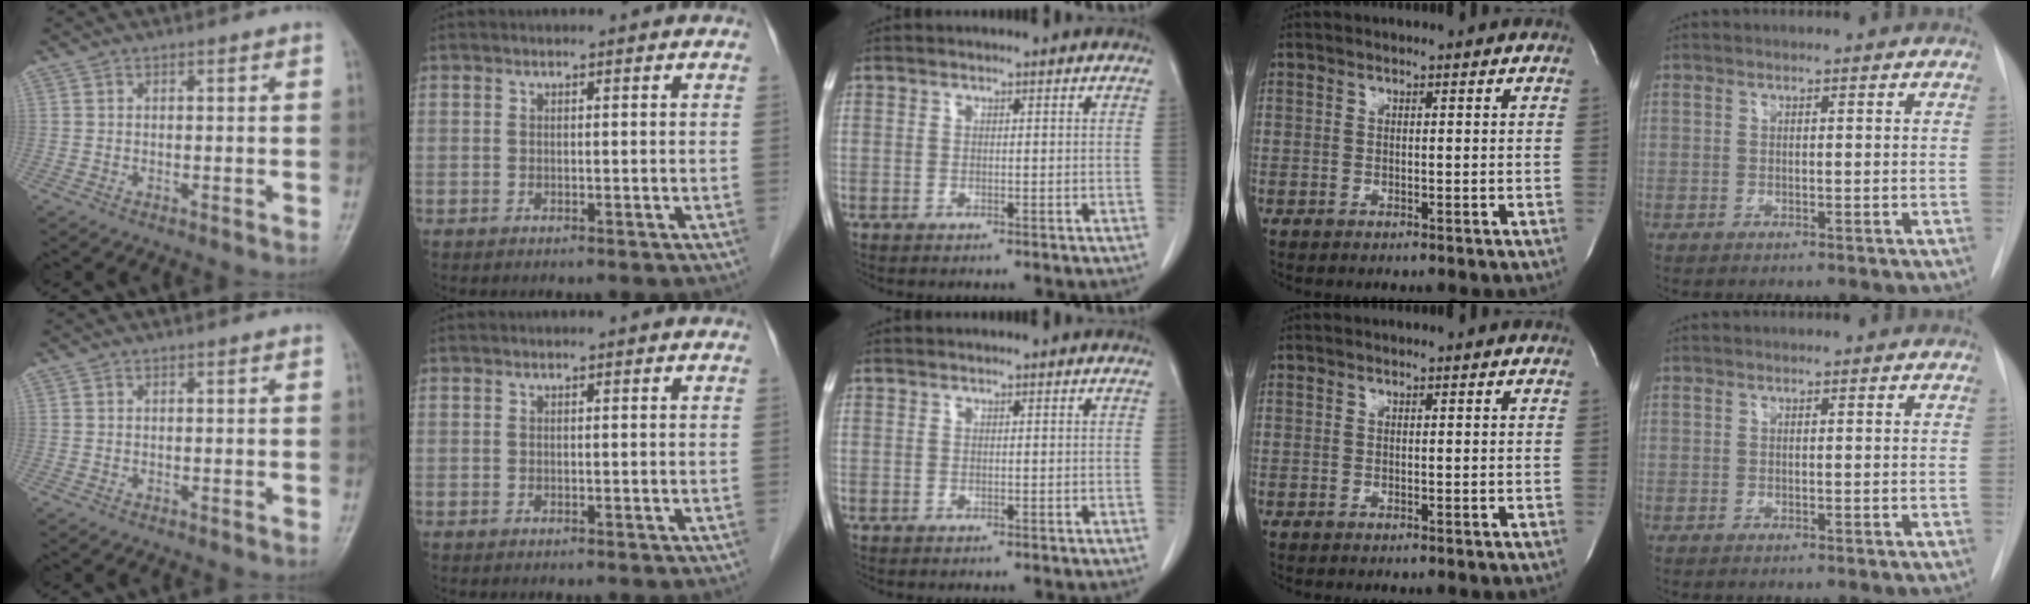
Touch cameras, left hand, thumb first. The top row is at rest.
{}